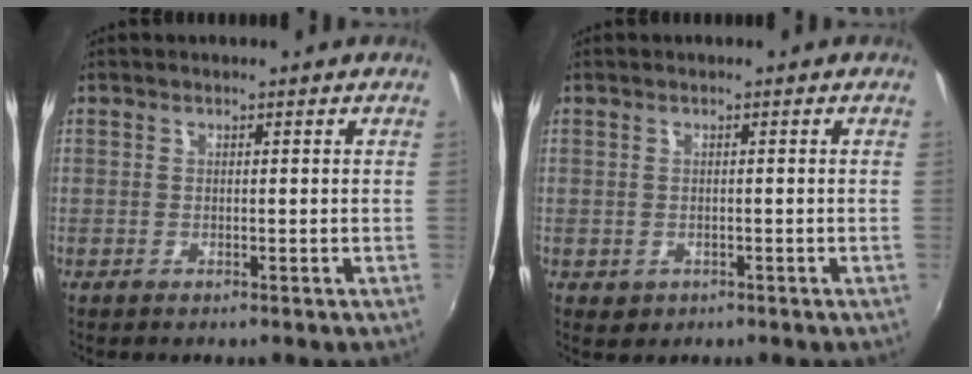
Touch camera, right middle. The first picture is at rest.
{"total": 1.6, "force": [-0.4, 1.4, 0.6], "torque": [-0.011, -0.003, -0.003]}